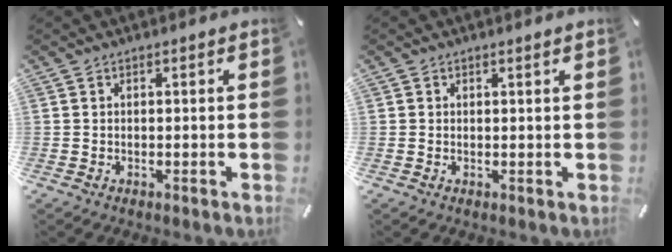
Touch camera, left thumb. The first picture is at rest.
{"total": 0.0}